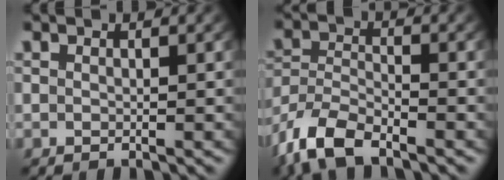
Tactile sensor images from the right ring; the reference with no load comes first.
{"total": 6.3, "force": [-3.9, 3.9, 3.1], "torque": [-0.089, -0.028, -0.061]}